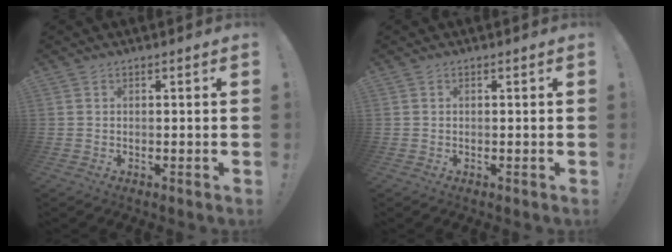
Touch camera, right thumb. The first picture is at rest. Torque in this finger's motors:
{"motor_torque": [-0.50, -0.42, 0.00, 0.16, 0.00]}